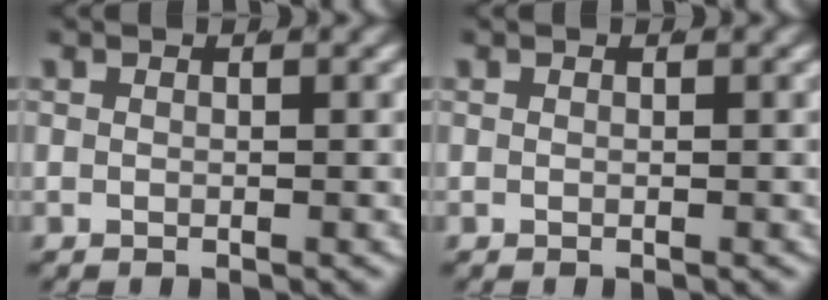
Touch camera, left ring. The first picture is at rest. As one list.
[{"total": 0.0}]